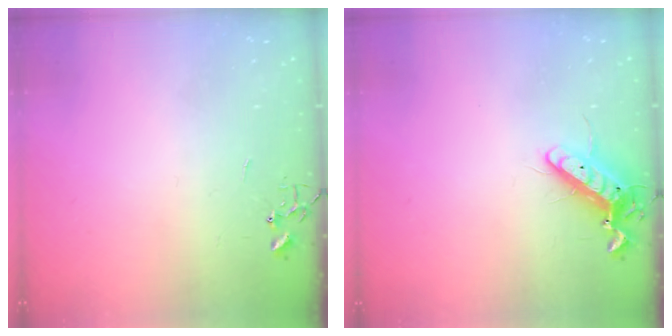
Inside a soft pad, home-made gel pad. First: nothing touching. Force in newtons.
{"total": 11.6, "press": 11.4, "slide": 2.2}